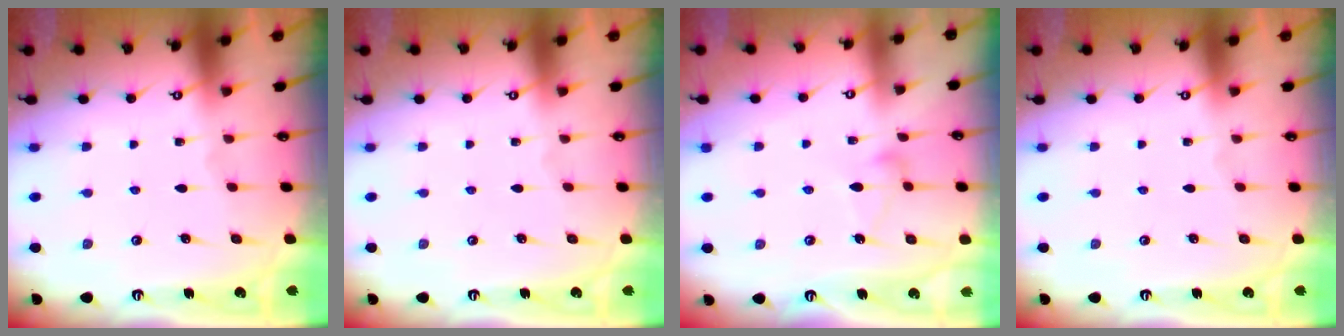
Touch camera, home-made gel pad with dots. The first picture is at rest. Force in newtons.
{"total": 0.0}
{"total": 5.9, "press": 5.9, "slide": 0.4}
{"total": 0.0}